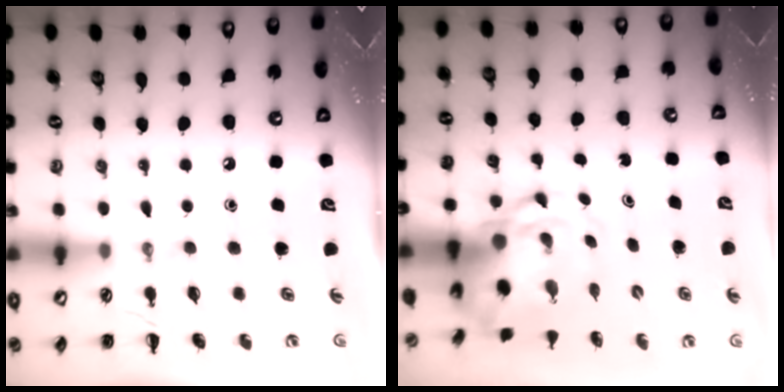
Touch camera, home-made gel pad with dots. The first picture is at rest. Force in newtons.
{"total": 6.3, "press": 6.0, "slide": 2.0}